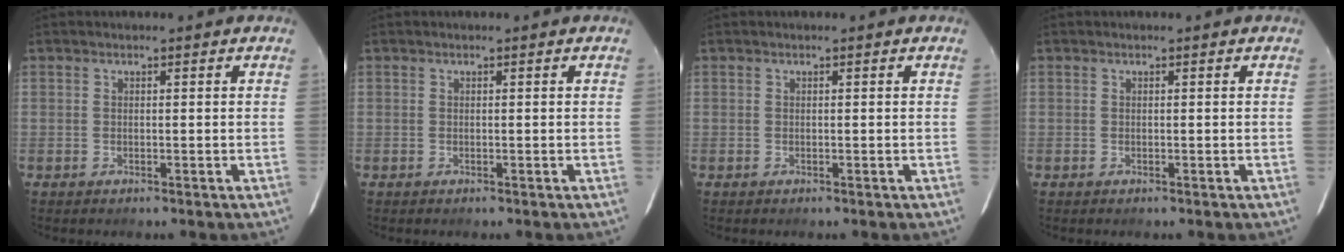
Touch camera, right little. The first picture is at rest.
{"total": 0.0}
{"total": 0.0}
{"total": 0.0}